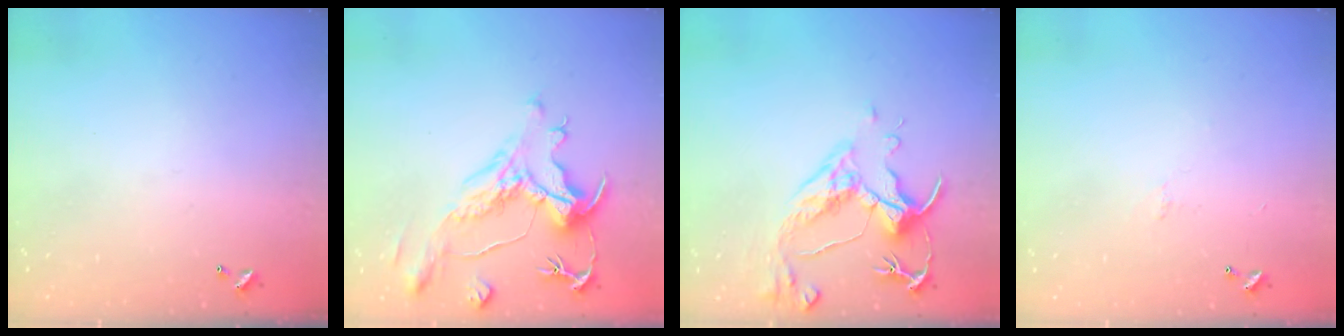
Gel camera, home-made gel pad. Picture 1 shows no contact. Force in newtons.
{"total": 1.9, "press": 0.9, "slide": 1.7}
{"total": 5.0, "press": 4.8, "slide": 1.4}
{"total": 0.6, "press": 0.4, "slide": 0.5}